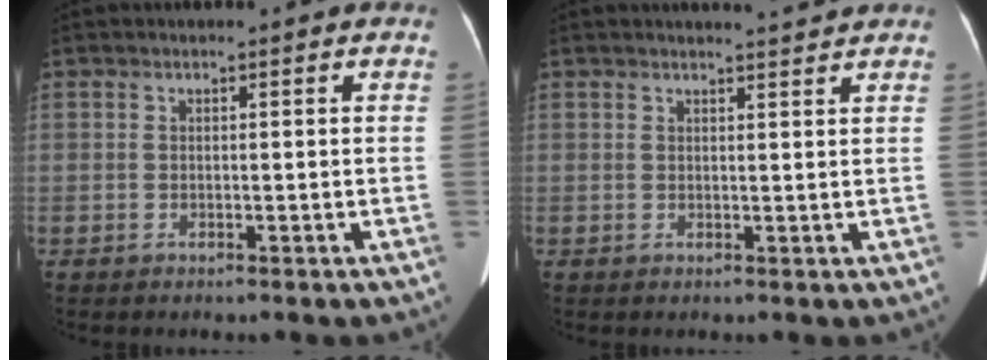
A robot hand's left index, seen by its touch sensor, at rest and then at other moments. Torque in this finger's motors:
{"motor_torque": [0.00, -0.31, -0.03, 0.01]}